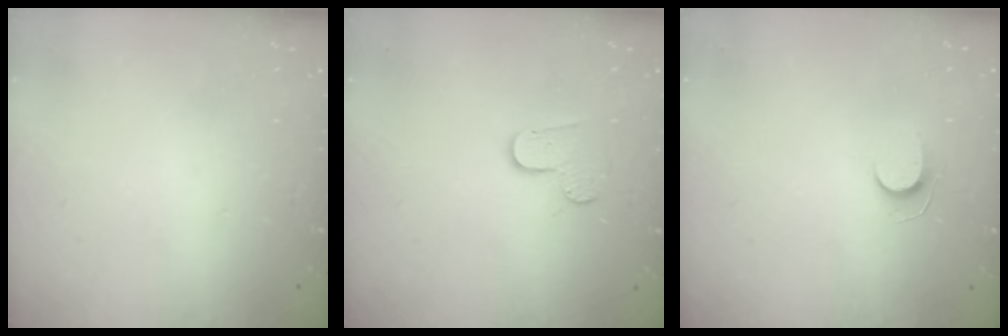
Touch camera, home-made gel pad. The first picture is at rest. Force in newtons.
{"total": 4.1, "press": 4.1, "slide": 0.3}
{"total": 5.6, "press": 5.6, "slide": 0.5}